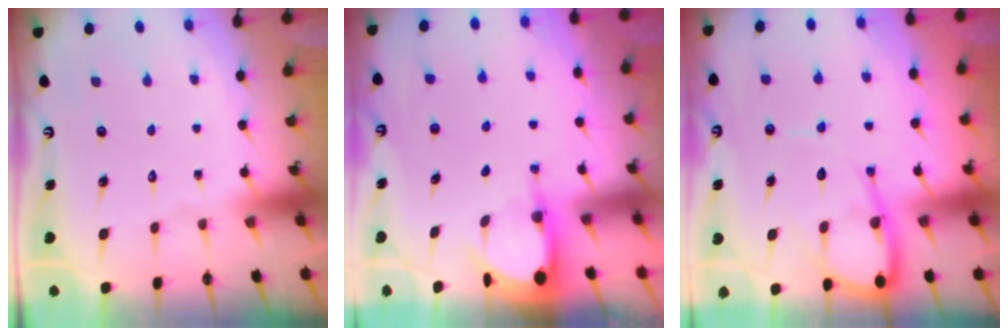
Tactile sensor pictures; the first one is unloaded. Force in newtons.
{"total": 3.8, "press": 3.8, "slide": 0.1}
{"total": 10.4, "press": 10.3, "slide": 1.2}